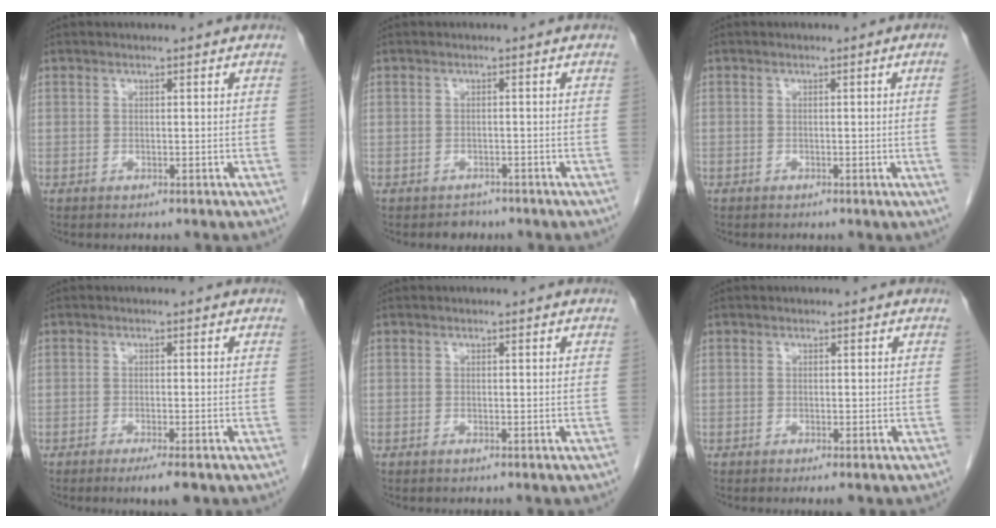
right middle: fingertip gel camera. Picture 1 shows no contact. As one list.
[{"total": 1.5, "force": [-1.2, 0.9, 0.0], "torque": [-0.008, 0.001, -0.018]}, {"total": 2.3, "force": [-0.4, -1.0, 2.0], "torque": [-0.027, -0.001, -0.007]}, {"total": 3.5, "force": [-2.4, 0.3, 2.6], "torque": [-0.034, -0.009, -0.033]}, {"total": 0.0}, {"total": 1.1, "force": [-0.8, 0.0, 0.8], "torque": [-0.014, -0.006, -0.011]}]